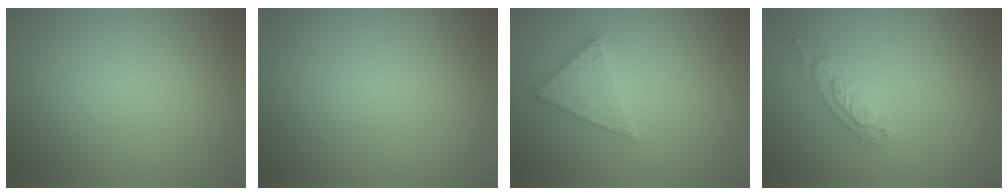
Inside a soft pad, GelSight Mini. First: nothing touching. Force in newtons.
{"total": 0.0}
{"total": 2.8, "press": 2.7, "slide": 0.7}
{"total": 2.5, "press": 2.4, "slide": 0.2}